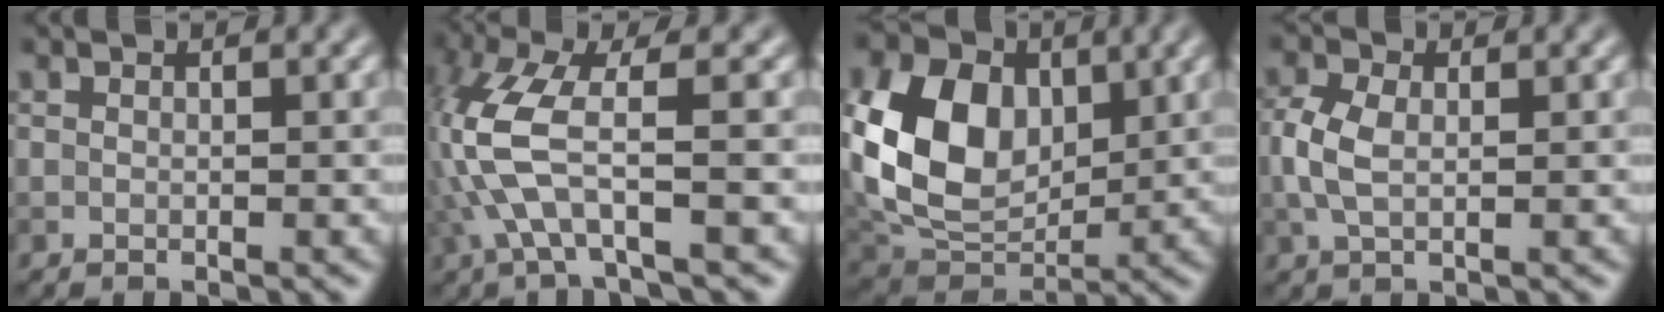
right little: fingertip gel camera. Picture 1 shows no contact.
{"total": 6.6, "force": [-1.3, 1.7, 6.3], "torque": [-0.165, 0.004, -0.027]}
{"total": 11.0, "force": [1.8, 7.8, 7.5], "torque": [-0.168, 0.001, 0.029]}
{"total": 3.1, "force": [0.0, 1.9, 2.5], "torque": [-0.062, 0.002, 0.000]}